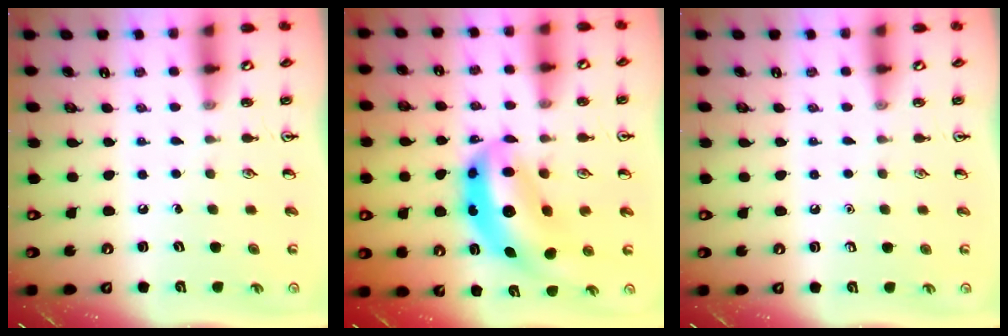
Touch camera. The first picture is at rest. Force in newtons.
{"total": 11.2, "press": 10.7, "slide": 3.2}
{"total": 0.0}